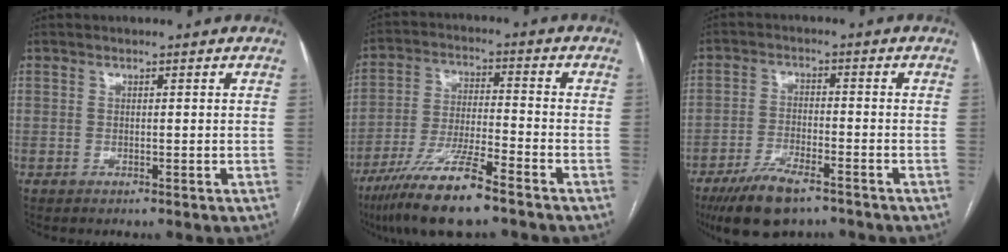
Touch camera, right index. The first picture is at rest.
{"total": 12.5, "force": [-8.5, 1.2, 9.0], "torque": [-0.177, -0.027, -0.154]}
{"total": 9.2, "force": [-6.6, 2.8, 5.7], "torque": [-0.107, -0.015, -0.116]}